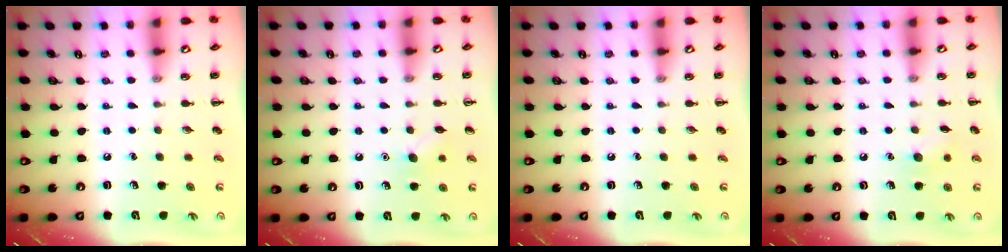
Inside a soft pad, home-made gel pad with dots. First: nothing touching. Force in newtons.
{"total": 6.1, "press": 5.9, "slide": 1.6}
{"total": 0.0}
{"total": 6.6, "press": 6.3, "slide": 1.7}